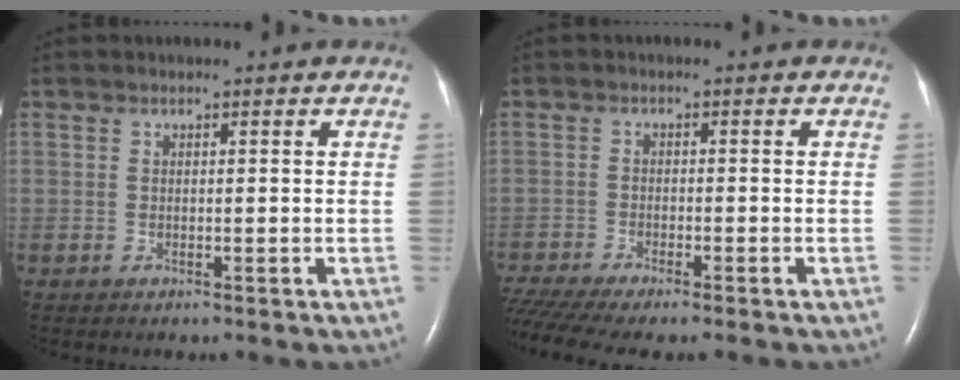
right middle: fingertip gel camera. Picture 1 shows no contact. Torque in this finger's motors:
{"motor_torque": [1.02, -1.12, 0.23, 0.09]}